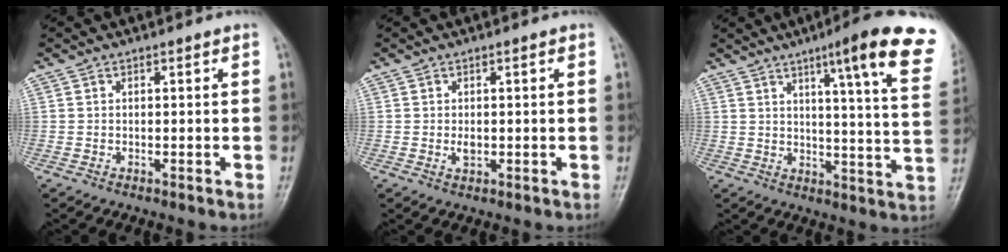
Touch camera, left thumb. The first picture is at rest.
{"total": 1.8, "force": [0.0, 1.0, 1.4], "torque": [-0.019, -0.003, 0.003]}
{"total": 19.7, "force": [11.5, 2.1, 15.8], "torque": [-0.188, -0.043, 0.138]}